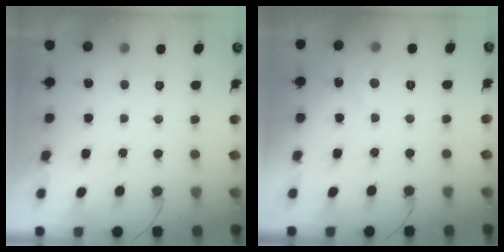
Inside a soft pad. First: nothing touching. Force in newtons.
{"total": 3.8, "press": 3.8, "slide": 0.5}